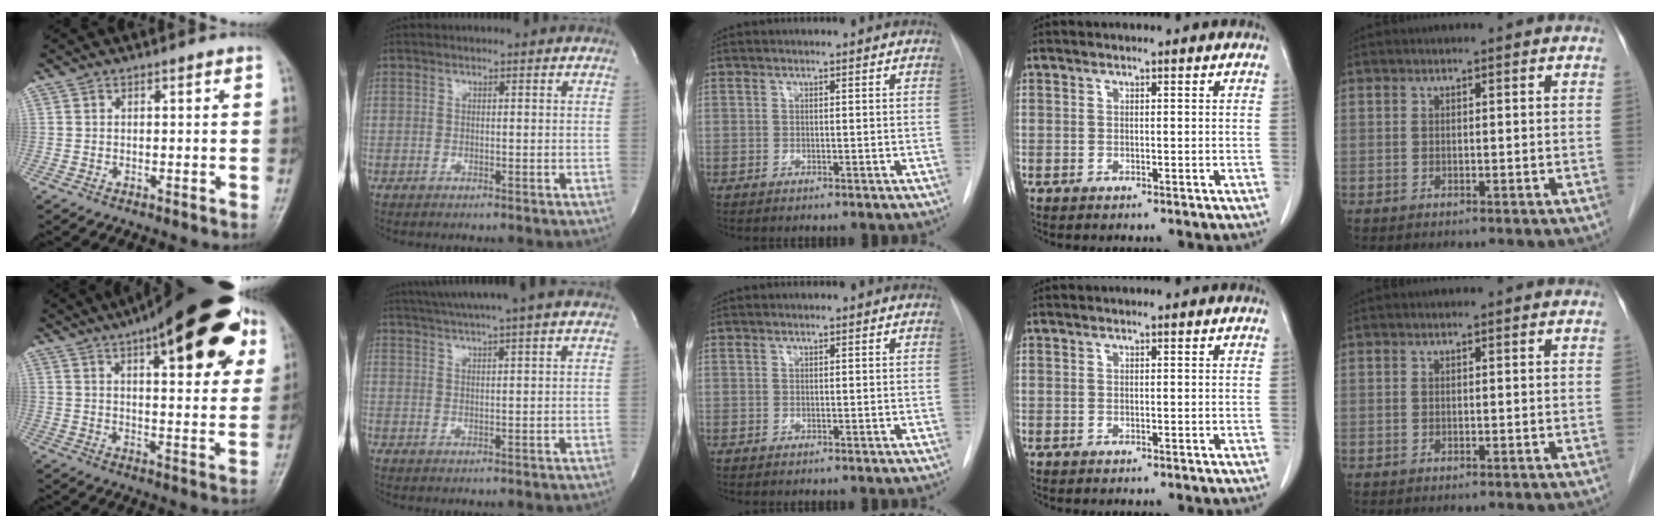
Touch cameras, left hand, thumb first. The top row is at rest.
{"thumb": {"total": 25.4, "force": [12.4, 8.7, 20.4], "torque": [-0.257, -0.006, 0.169]}, "index": {"total": 10.1, "force": [8.4, -1.0, 5.6], "torque": [-0.101, 0.022, 0.113]}}